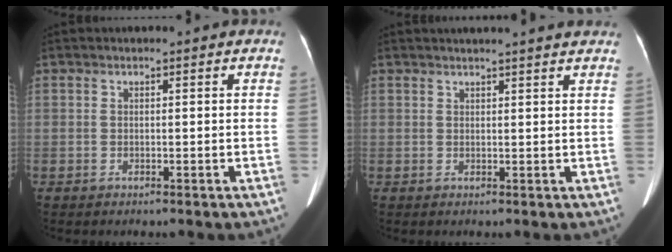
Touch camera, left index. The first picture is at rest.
{"total": 8.9, "force": [8.1, 0.4, 3.6], "torque": [-0.047, 0.021, 0.086]}